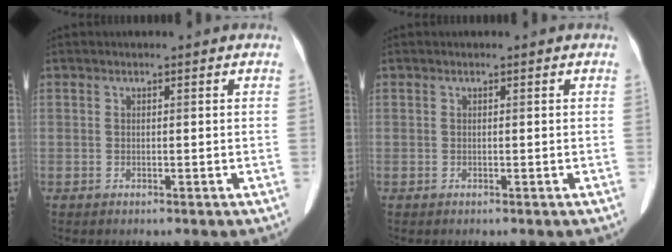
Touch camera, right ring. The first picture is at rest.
{"total": 0.0}